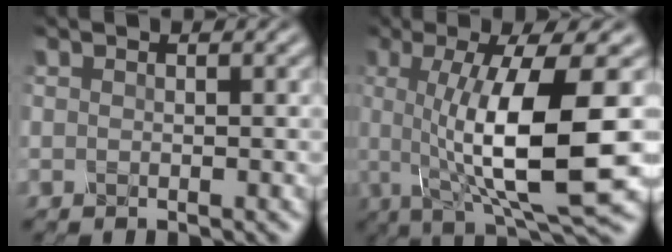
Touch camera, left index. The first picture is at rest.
{"total": 11.6, "force": [-0.4, 2.8, 11.2], "torque": [-0.161, -0.006, -0.006]}